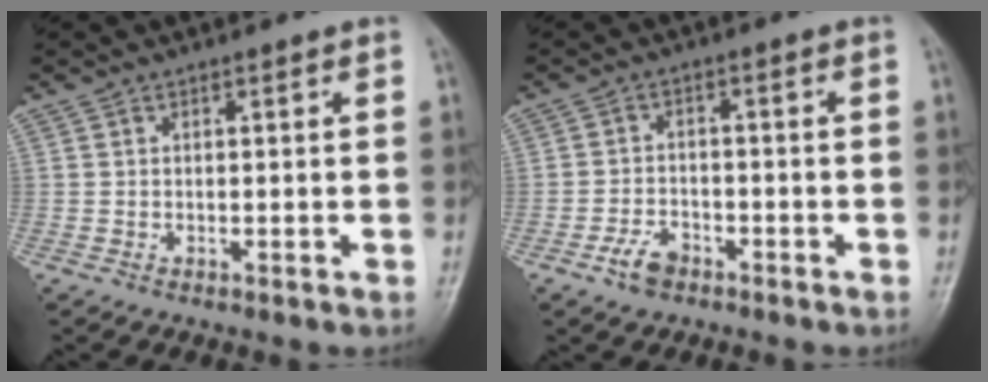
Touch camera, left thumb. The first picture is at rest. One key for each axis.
{"total": 4.3, "fx": -2.7, "fy": 2.5, "fz": 2.2, "tx": -0.036, "ty": 0.017, "tz": -0.049}